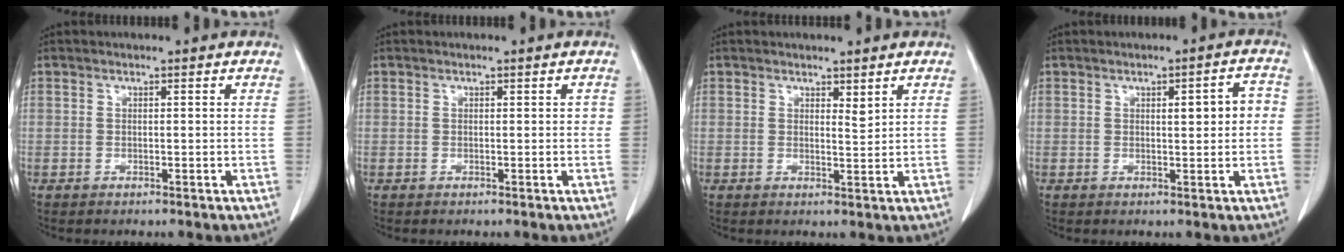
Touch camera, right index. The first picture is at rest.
{"total": 0.8, "force": [0.1, 0.6, 0.5], "torque": [-0.002, 0.009, 0.002]}
{"total": 1.5, "force": [1.1, 0.3, 0.9], "torque": [-0.015, -0.010, 0.019]}
{"total": 4.2, "force": [0.5, 1.1, 4.0], "torque": [-0.053, 0.011, 0.006]}